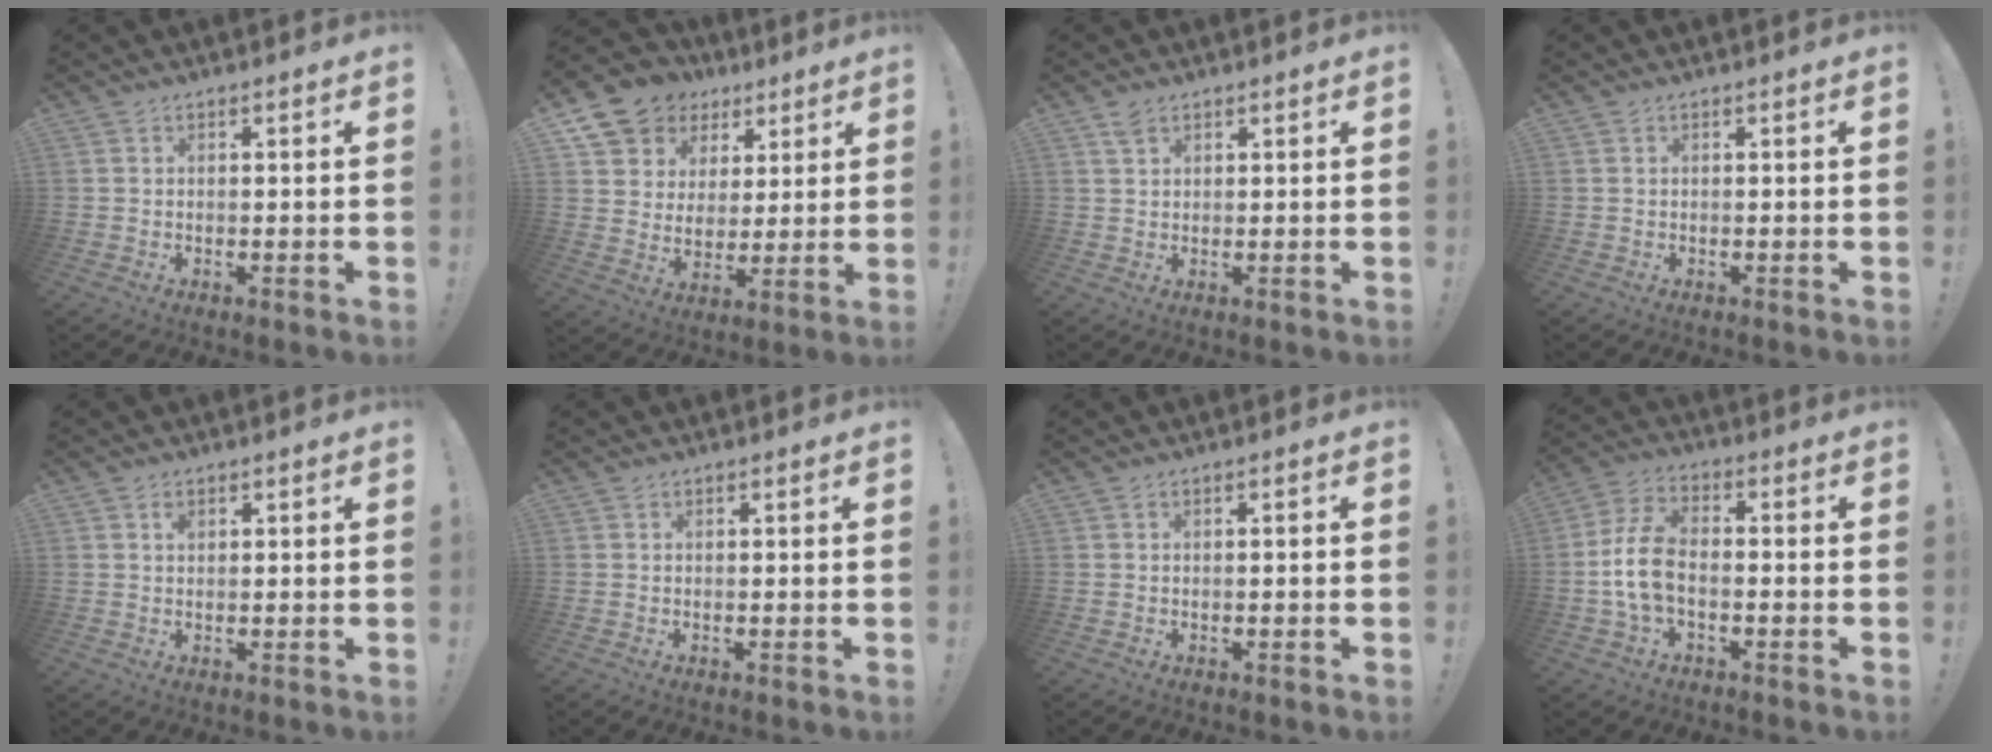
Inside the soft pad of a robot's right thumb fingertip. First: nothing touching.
{"total": 11.3, "force": [6.8, 8.7, 2.5], "torque": [-0.050, -0.048, 0.140]}
{"total": 2.5, "force": [1.6, 1.3, 1.4], "torque": [-0.031, 0.000, 0.030]}
{"total": 0.0}
{"total": 1.1, "force": [0.5, 0.9, 0.4], "torque": [0.004, -0.004, 0.007]}
{"total": 0.0}
{"total": 0.9, "force": [-0.7, -0.2, 0.4], "torque": [-0.016, 0.003, -0.012]}
{"total": 10.2, "force": [-2.2, 5.8, 8.2], "torque": [-0.171, 0.010, -0.037]}